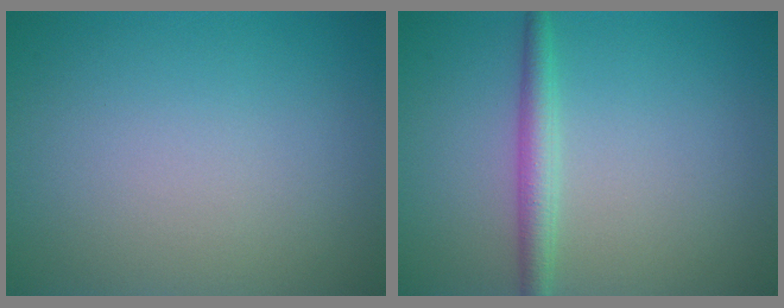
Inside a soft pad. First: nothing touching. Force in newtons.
{"total": 2.3, "press": 2.3, "slide": 0.0}